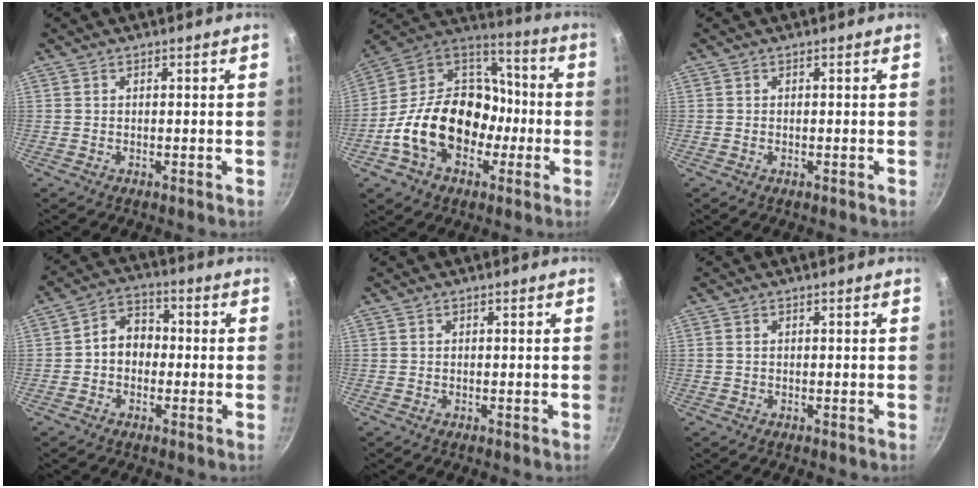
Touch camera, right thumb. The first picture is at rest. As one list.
[{"total": 23.6, "force": [-5.7, 17.2, 15.1], "torque": [-0.233, 0.070, -0.099]}, {"total": 0.0}, {"total": 6.8, "force": [-0.7, 5.4, 4.0], "torque": [-0.029, 0.024, -0.024]}, {"total": 0.0}, {"total": 0.7, "force": [0.1, 0.5, 0.5], "torque": [-0.008, 0.002, 0.000]}]